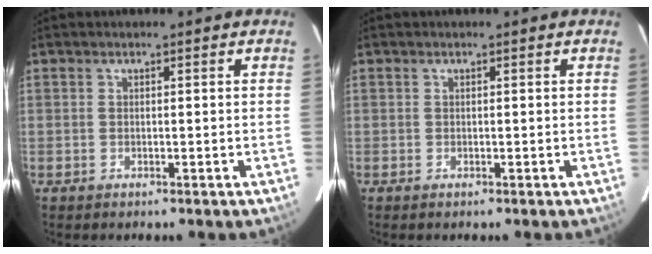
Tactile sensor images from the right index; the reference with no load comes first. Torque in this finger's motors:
{"motor_torque": [0.08, 0.00, -0.01, 0.01]}